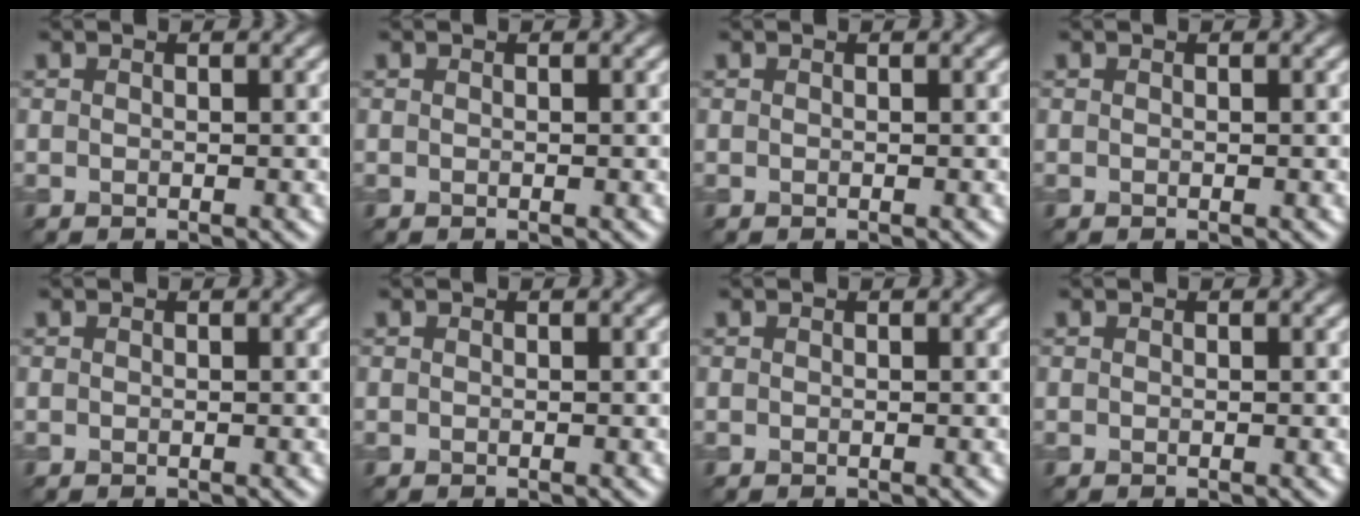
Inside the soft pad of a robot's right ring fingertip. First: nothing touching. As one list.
[{"total": 0.0}, {"total": 0.0}, {"total": 0.0}, {"total": 0.0}, {"total": 0.0}, {"total": 0.0}, {"total": 0.0}]